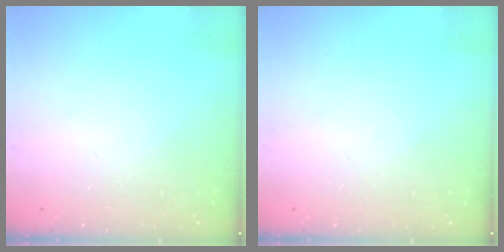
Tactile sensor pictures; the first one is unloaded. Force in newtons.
{"total": 0.0}